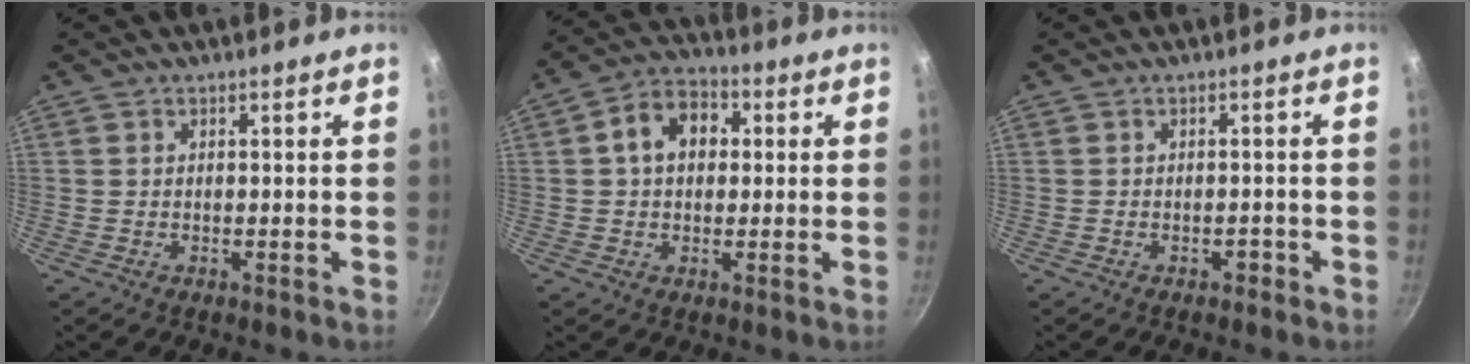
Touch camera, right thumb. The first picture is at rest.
{"total": 9.3, "force": [1.6, 6.9, 6.1], "torque": [-0.067, 0.021, 0.011]}
{"total": 1.3, "force": [-0.8, 0.7, 0.6], "torque": [0.000, 0.015, -0.006]}